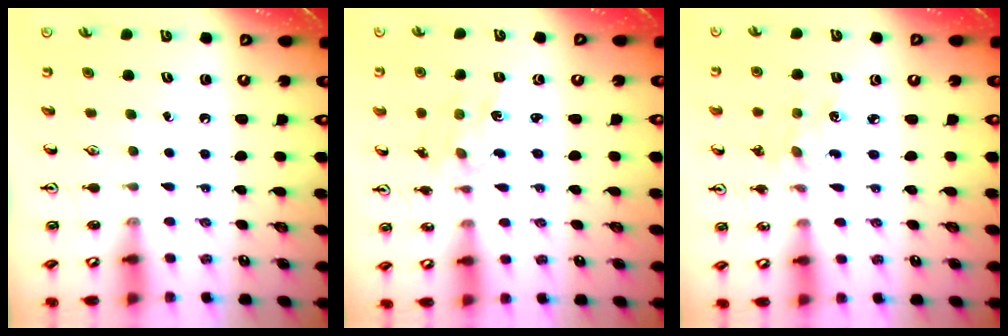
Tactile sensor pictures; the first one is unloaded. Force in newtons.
{"total": 2.9, "press": 2.8, "slide": 0.9}
{"total": 3.0, "press": 2.9, "slide": 0.7}